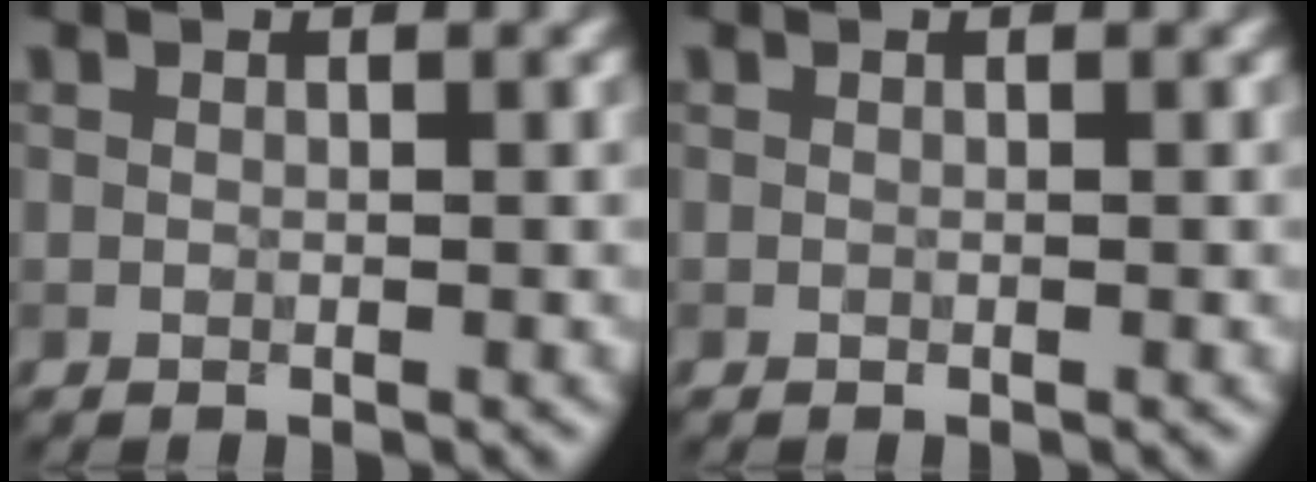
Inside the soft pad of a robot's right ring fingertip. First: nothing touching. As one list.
[{"total": 0.0}]